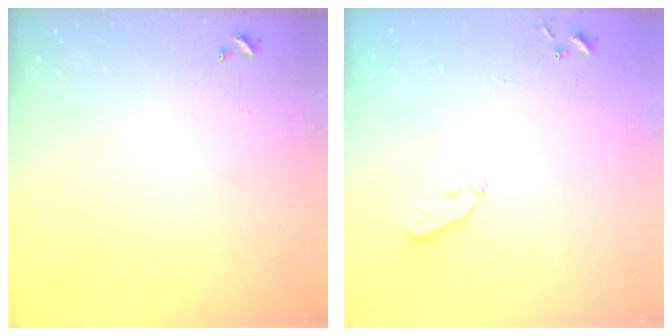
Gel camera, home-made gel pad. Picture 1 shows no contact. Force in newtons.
{"total": 3.2, "press": 3.1, "slide": 0.6}